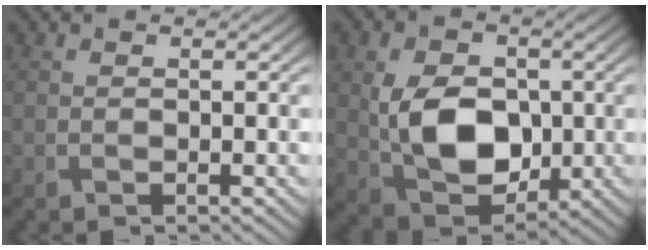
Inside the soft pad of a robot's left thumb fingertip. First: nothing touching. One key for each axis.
{"total": 10.3, "fx": -0.3, "fy": 7.2, "fz": 7.3, "tx": -0.152, "ty": -0.011, "tz": -0.007}